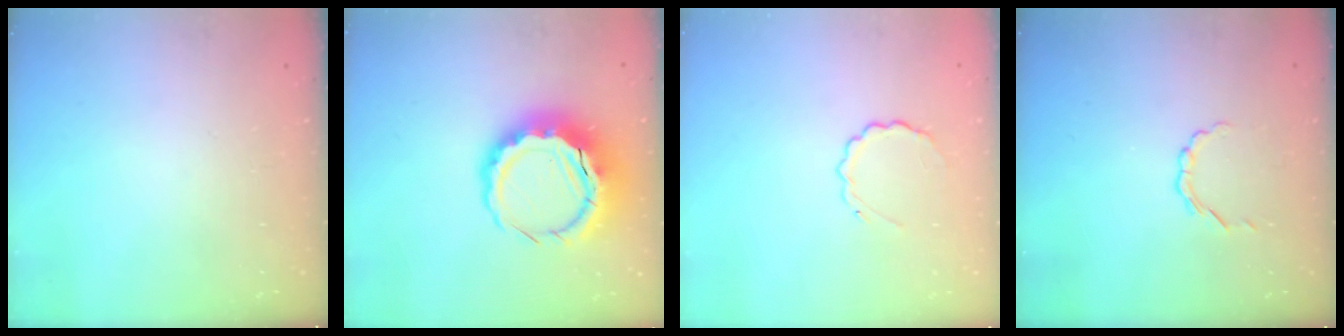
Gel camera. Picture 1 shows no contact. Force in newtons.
{"total": 12.7, "press": 12.4, "slide": 2.7}
{"total": 5.2, "press": 5.0, "slide": 1.4}
{"total": 2.4, "press": 2.2, "slide": 0.8}